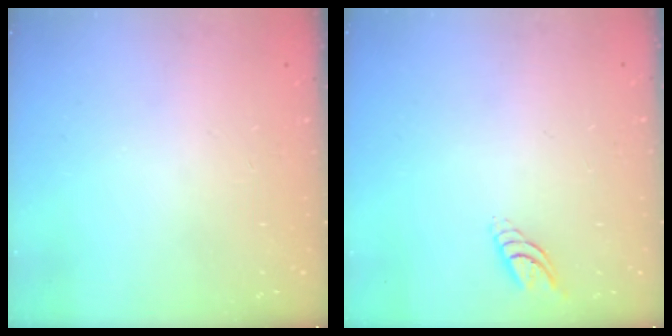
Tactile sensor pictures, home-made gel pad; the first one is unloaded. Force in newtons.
{"total": 5.7, "press": 5.6, "slide": 0.7}